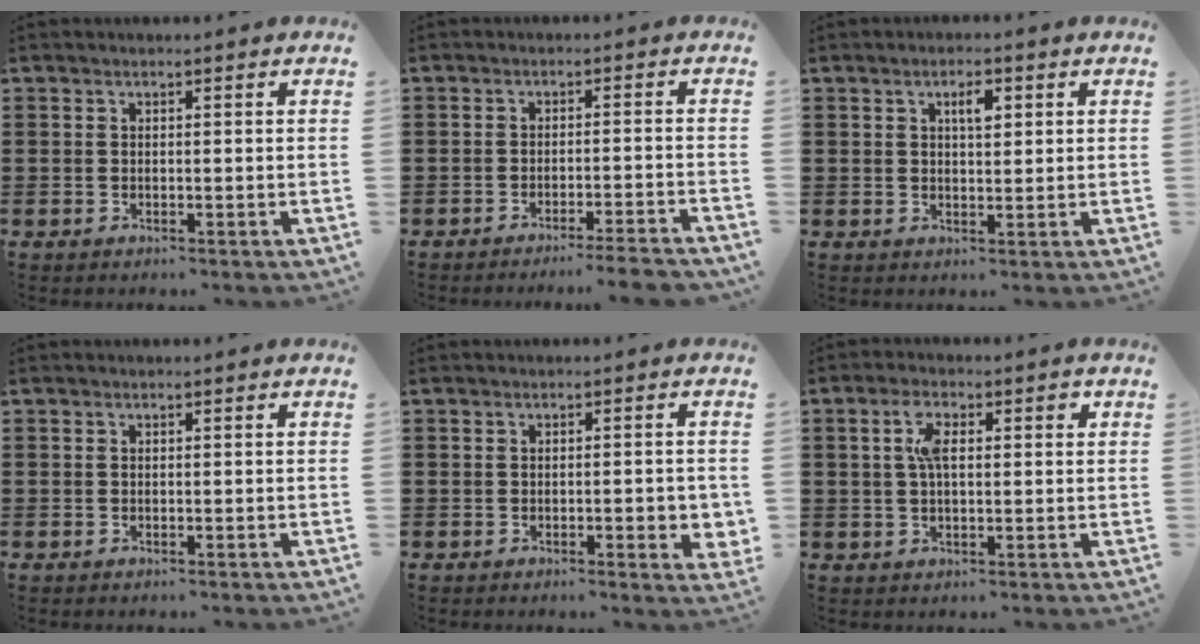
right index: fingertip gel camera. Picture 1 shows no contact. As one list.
[{"total": 3.5, "force": [-3.1, -0.5, 1.5], "torque": [-0.024, -0.008, -0.060]}, {"total": 2.8, "force": [1.0, 1.0, 2.4], "torque": [-0.034, 0.000, 0.012]}, {"total": 0.0}, {"total": 3.2, "force": [-0.6, 0.8, 3.0], "torque": [-0.040, -0.002, -0.012]}, {"total": 4.4, "force": [0.9, 1.8, 3.9], "torque": [-0.072, 0.009, 0.011]}]